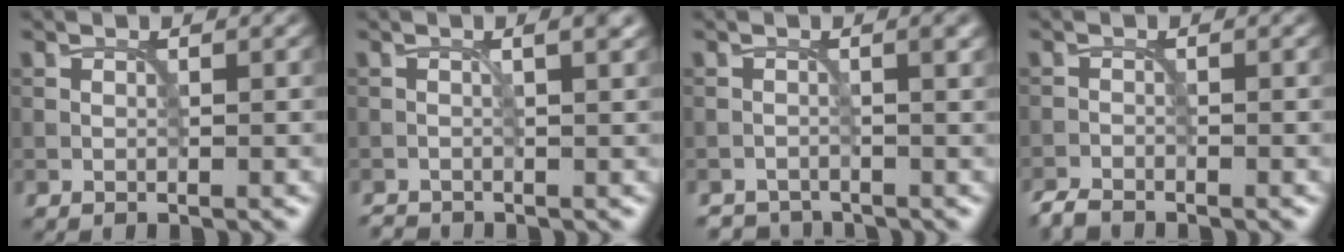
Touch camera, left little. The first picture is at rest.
{"total": 2.0, "force": [-0.5, 0.7, 1.9], "torque": [-0.021, 0.000, -0.013]}
{"total": 1.8, "force": [-1.6, 0.6, 0.6], "torque": [-0.005, -0.006, -0.030]}
{"total": 1.6, "force": [-1.5, 0.2, 0.3], "torque": [-0.007, -0.005, -0.036]}